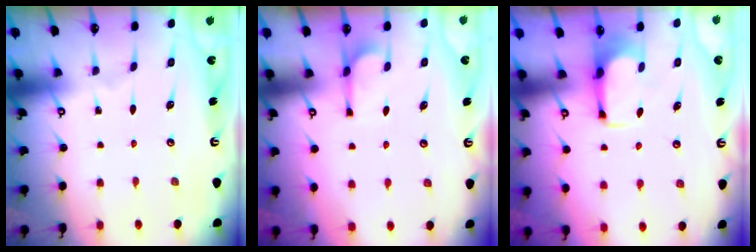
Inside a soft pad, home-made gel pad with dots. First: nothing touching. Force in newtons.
{"total": 1.4, "press": 0.8, "slide": 1.2}
{"total": 2.5, "press": 2.3, "slide": 0.9}